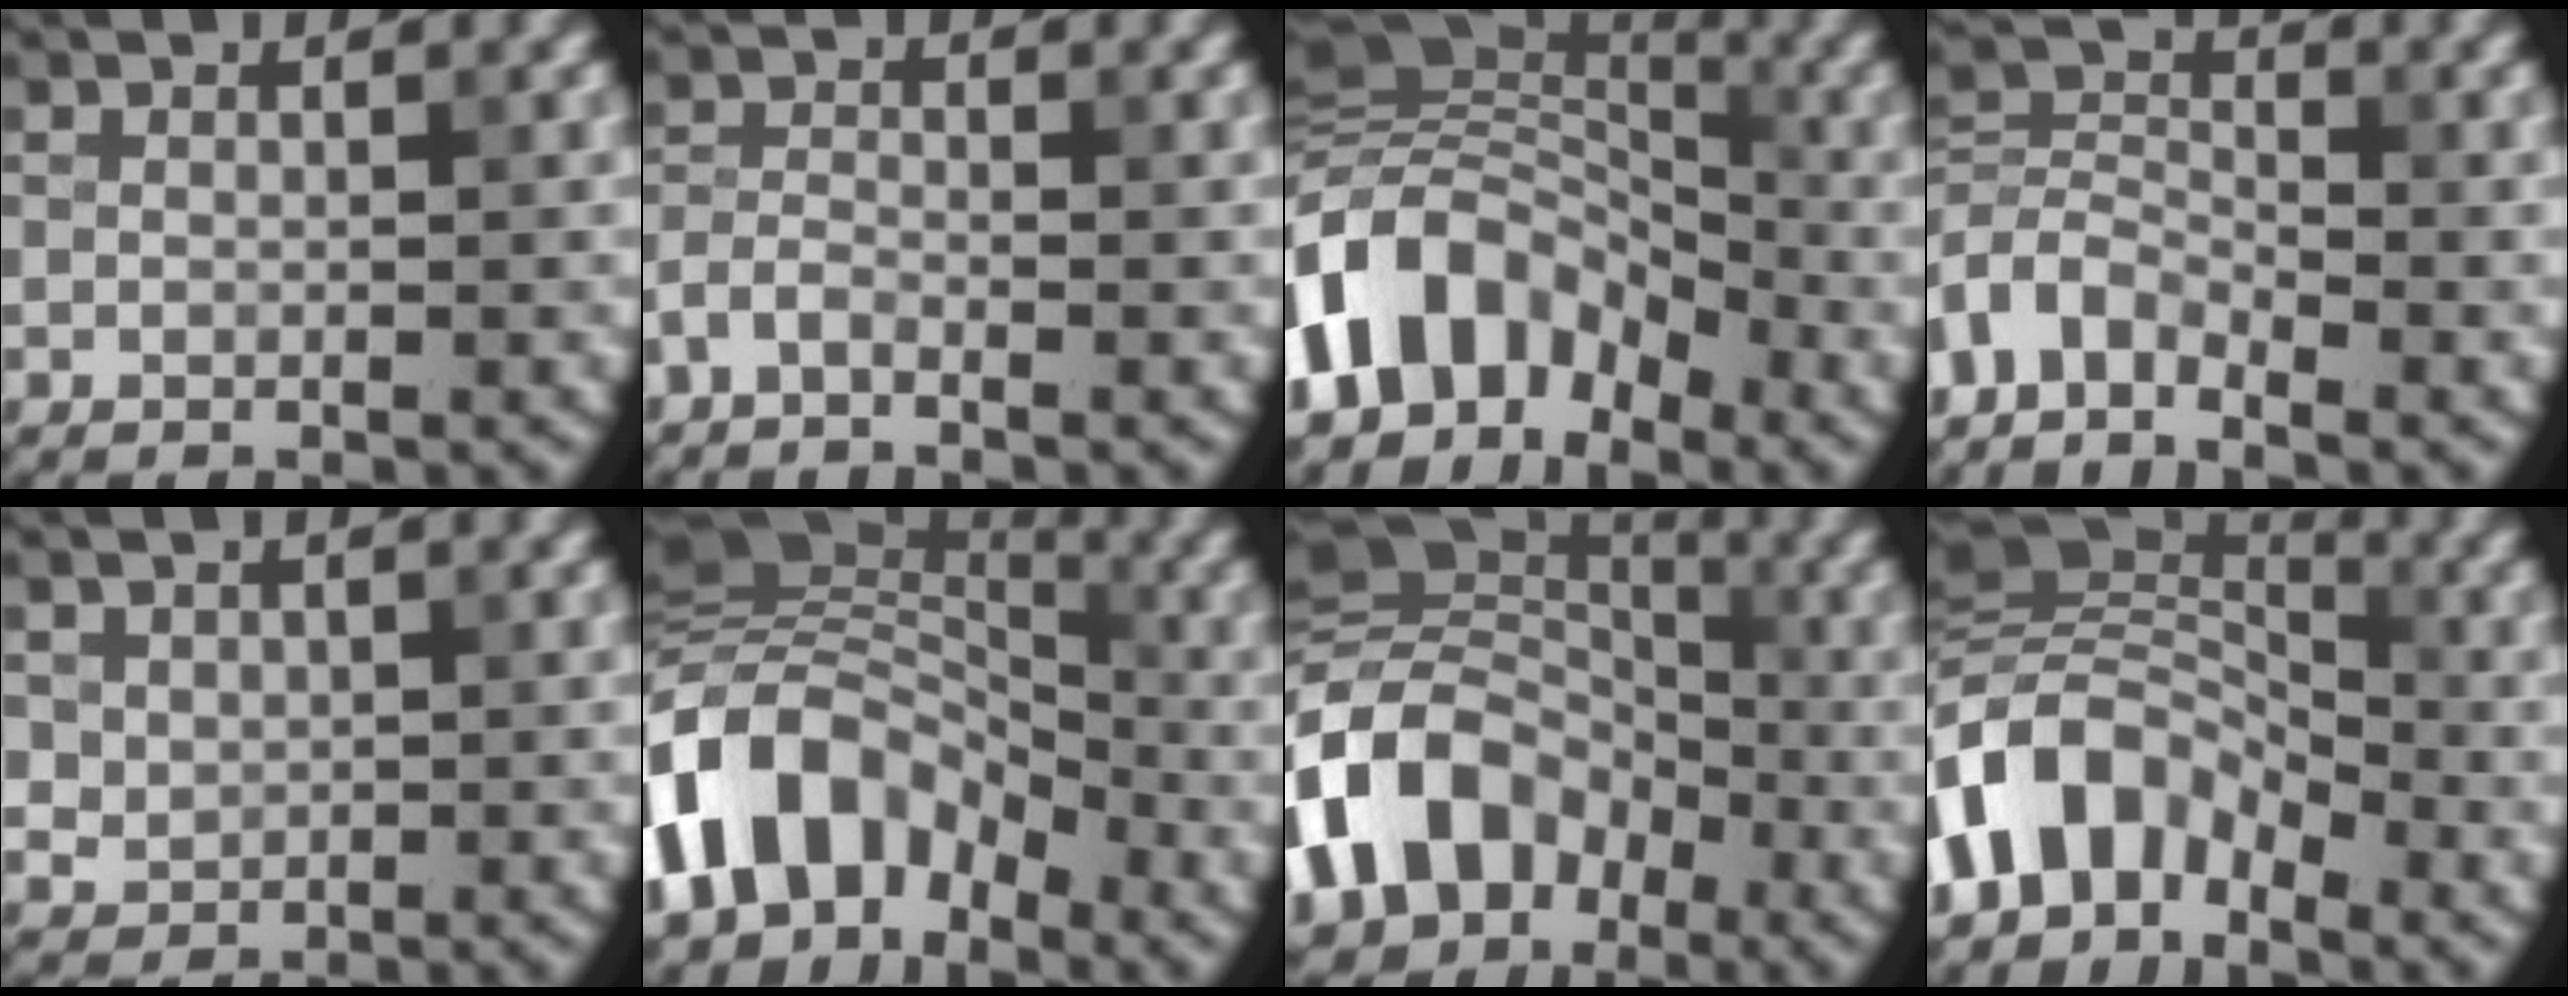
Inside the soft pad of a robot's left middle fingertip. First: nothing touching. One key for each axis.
{"total": 1.8, "fx": -1.4, "fy": 0.5, "fz": 1.0, "tx": -0.025, "ty": 0.004, "tz": -0.037}
{"total": 9.5, "fx": -4.7, "fy": 6.3, "fz": 5.3, "tx": -0.082, "ty": 0.022, "tz": -0.110}
{"total": 4.0, "fx": -2.5, "fy": 2.3, "fz": 2.1, "tx": -0.041, "ty": 0.005, "tz": -0.063}
{"total": 1.7, "fx": 0.5, "fy": 1.5, "fz": 0.5, "tx": -0.010, "ty": -0.008, "tz": 0.024}
{"total": 10.2, "fx": -4.6, "fy": 6.9, "fz": 6.0, "tx": -0.099, "ty": 0.022, "tz": -0.107}
{"total": 11.0, "fx": -4.3, "fy": 8.3, "fz": 5.9, "tx": -0.117, "ty": 0.003, "tz": -0.092}
{"total": 7.8, "fx": -4.1, "fy": 4.5, "fz": 4.9, "tx": -0.081, "ty": 0.015, "tz": -0.093}